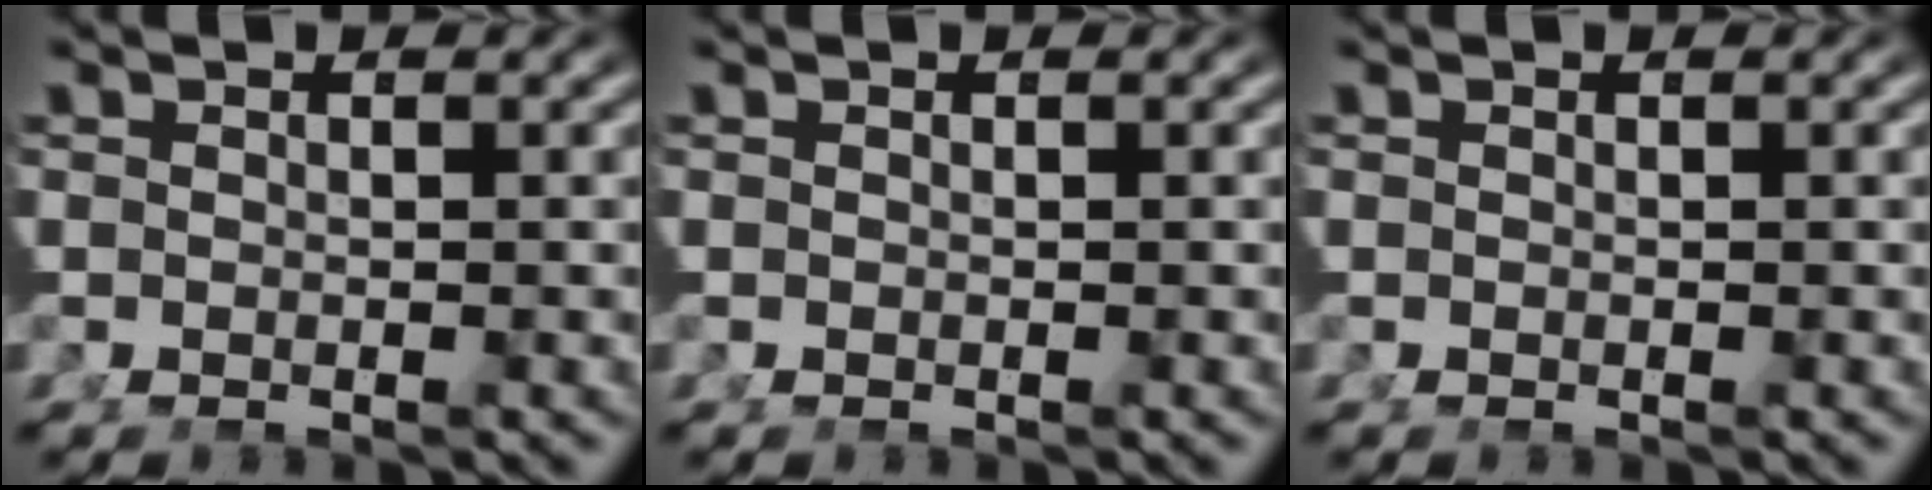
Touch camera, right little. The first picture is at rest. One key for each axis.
{"total": 0.0}
{"total": 0.0}